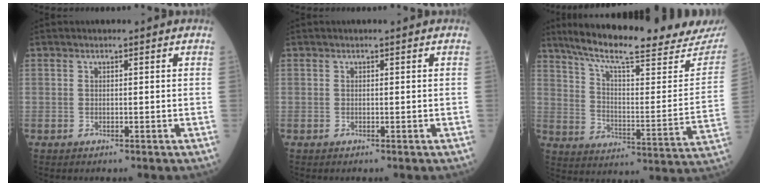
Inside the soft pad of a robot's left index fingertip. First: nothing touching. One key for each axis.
{"total": 0.0}
{"total": 26.0, "fx": 22.5, "fy": 2.5, "fz": 12.7, "tx": -0.209, "ty": -0.051, "tz": 0.309}